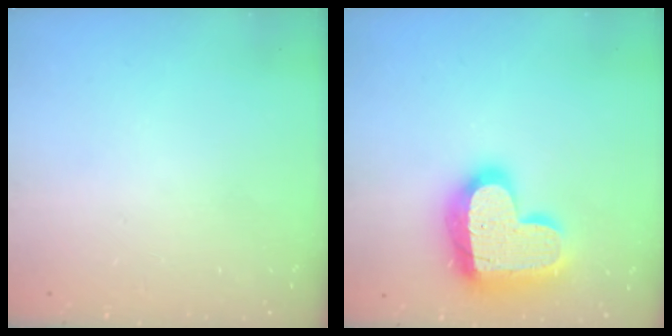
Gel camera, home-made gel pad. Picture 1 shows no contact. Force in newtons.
{"total": 22.1, "press": 22.0, "slide": 1.5}